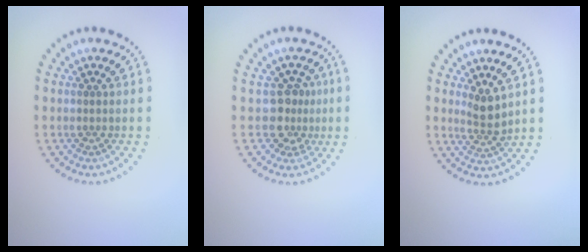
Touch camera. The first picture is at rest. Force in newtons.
{"total": 2.6, "press": 1.9, "slide": 1.8}
{"total": 2.3, "press": 1.9, "slide": 1.4}